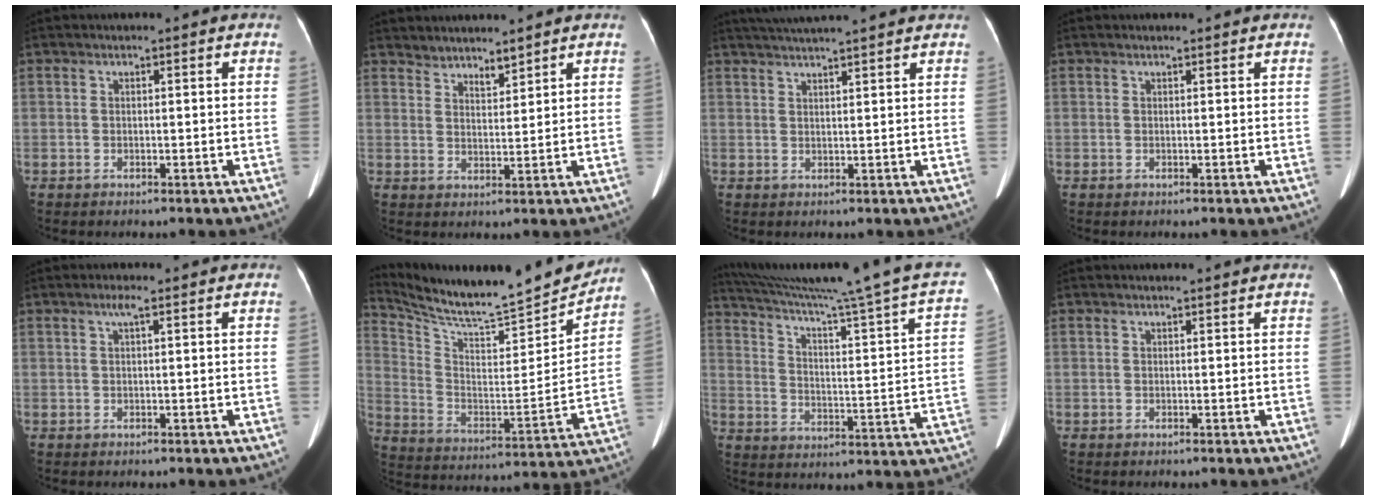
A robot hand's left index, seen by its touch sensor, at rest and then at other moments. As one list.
[{"total": 3.9, "force": [3.8, 0.9, 0.5], "torque": [0.000, 0.014, 0.064]}, {"total": 10.0, "force": [9.0, -0.4, 4.3], "torque": [-0.073, 0.034, 0.120]}, {"total": 1.0, "force": [1.0, 0.1, 0.3], "torque": [-0.007, 0.014, 0.013]}, {"total": 1.0, "force": [0.5, -0.1, 0.9], "torque": [-0.024, 0.006, 0.011]}, {"total": 21.6, "force": [20.1, 0.9, 7.8], "torque": [-0.149, -0.055, 0.312]}, {"total": 27.5, "force": [23.1, -1.9, 14.8], "torque": [-0.237, -0.062, 0.312]}, {"total": 1.9, "force": [1.8, 0.0, 0.4], "torque": [-0.008, 0.015, 0.022]}]